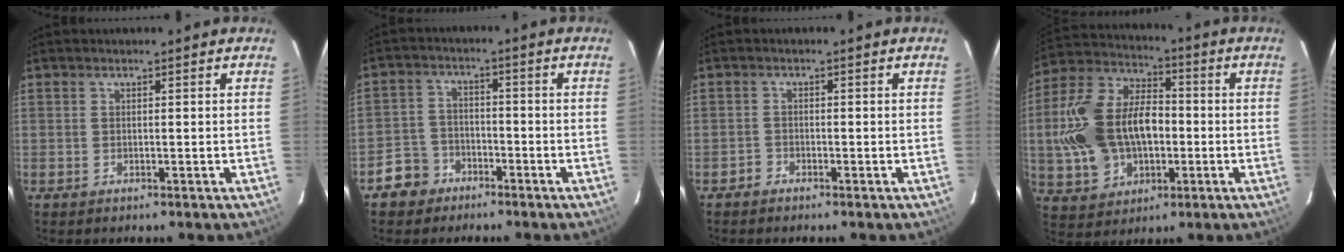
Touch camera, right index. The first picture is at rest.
{"total": 6.1, "force": [-3.9, 4.6, 0.7], "torque": [-0.029, 0.023, -0.069]}
{"total": 1.3, "force": [-1.1, 0.5, -0.1], "torque": [0.001, 0.004, -0.023]}
{"total": 18.0, "force": [-1.8, 12.1, 13.2], "torque": [-0.299, 0.020, -0.019]}